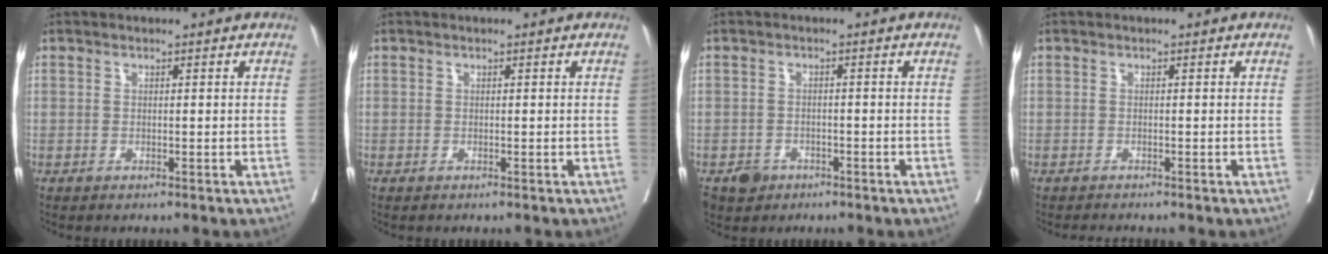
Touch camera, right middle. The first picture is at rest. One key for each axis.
{"total": 0.0}
{"total": 2.9, "fx": -1.8, "fy": 2.3, "fz": 0.6, "tx": -0.009, "ty": 0.006, "tz": -0.024}
{"total": 1.4, "fx": -1.3, "fy": -0.3, "fz": 0.3, "tx": -0.003, "ty": -0.003, "tz": -0.020}